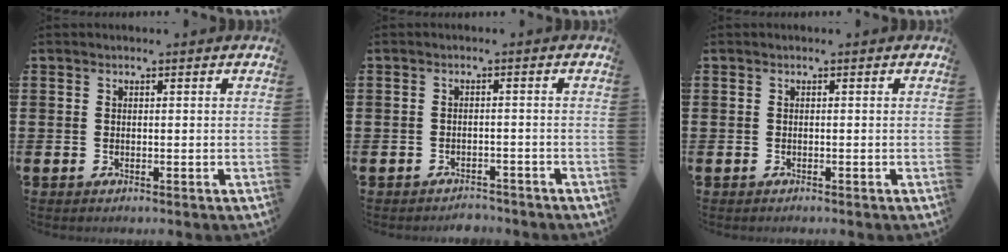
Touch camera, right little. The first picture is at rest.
{"total": 1.7, "force": [-1.7, 0.2, -0.1], "torque": [-0.003, 0.004, -0.038]}
{"total": 0.0}